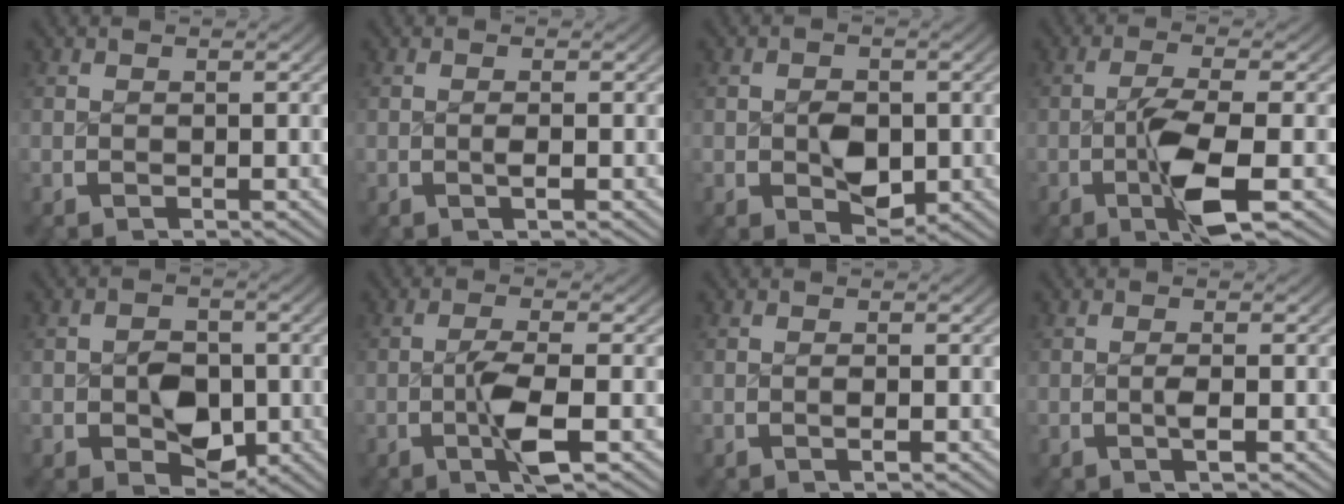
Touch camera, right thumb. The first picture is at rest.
{"total": 1.2, "force": [-0.2, 0.3, 1.1], "torque": [-0.020, 0.002, -0.007]}
{"total": 4.4, "force": [-0.5, 3.0, 3.2], "torque": [-0.055, -0.023, 0.002]}
{"total": 6.4, "force": [-1.4, 2.0, 5.9], "torque": [-0.116, -0.014, -0.020]}
{"total": 6.2, "force": [-0.8, 4.4, 4.3], "torque": [-0.071, -0.029, 0.000]}
{"total": 4.5, "force": [-0.9, 1.3, 4.2], "torque": [-0.081, -0.009, -0.016]}
{"total": 0.8, "force": [-0.2, 0.2, 0.7], "torque": [-0.013, 0.001, -0.004]}
{"total": 1.5, "force": [-0.3, 0.5, 1.4], "torque": [-0.027, 0.001, -0.008]}